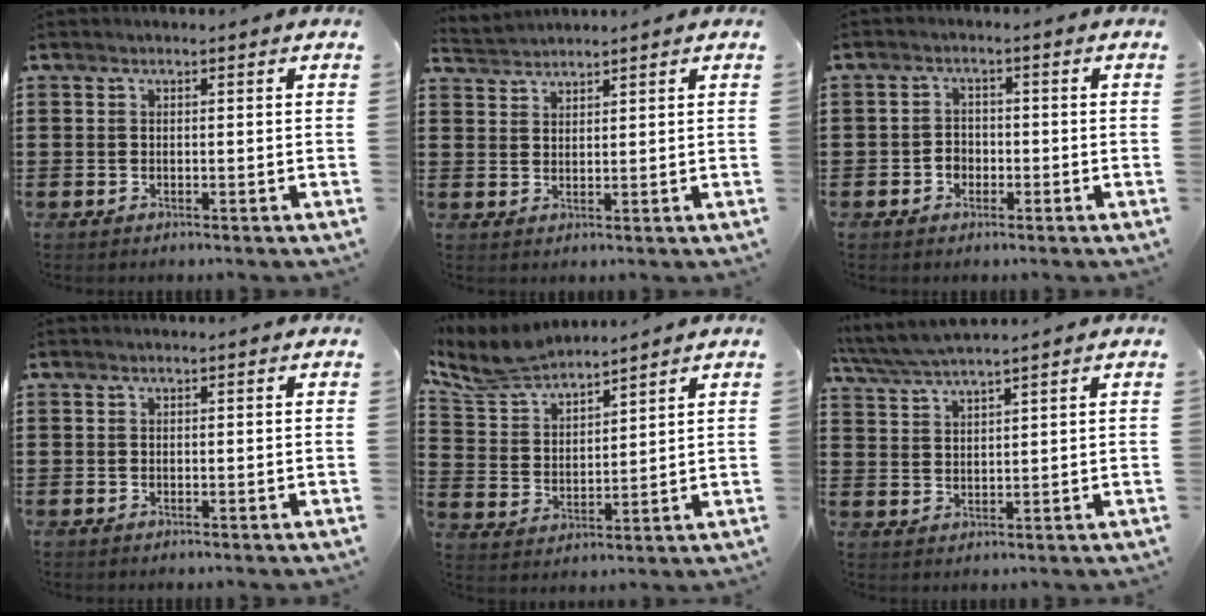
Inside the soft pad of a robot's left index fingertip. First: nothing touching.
{"total": 2.2, "force": [2.1, 0.0, -0.4], "torque": [0.001, -0.001, 0.043]}
{"total": 2.0, "force": [-0.9, 1.7, 0.7], "torque": [-0.019, 0.003, -0.020]}
{"total": 0.0}
{"total": 7.3, "force": [6.7, 1.5, 2.3], "torque": [-0.075, -0.028, 0.121]}
{"total": 4.1, "force": [3.8, -0.1, 1.6], "torque": [-0.044, -0.013, 0.067]}